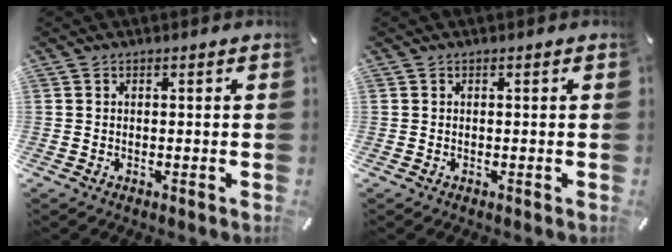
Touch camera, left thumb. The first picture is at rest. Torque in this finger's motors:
{"motor_torque": [0.00, 0.00, 0.00, 0.00, 0.00]}